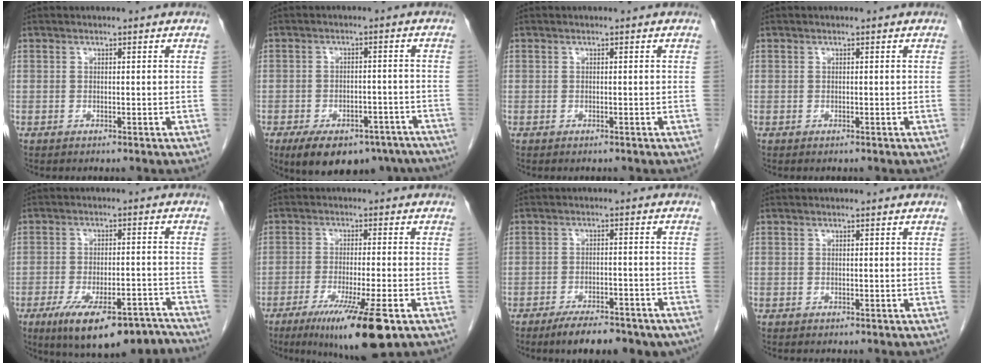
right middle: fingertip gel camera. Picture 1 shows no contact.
{"total": 15.6, "force": [-11.2, 7.8, 7.6], "torque": [-0.121, 0.002, -0.145]}
{"total": 0.0}
{"total": 0.0}
{"total": 15.1, "force": [-11.5, 4.4, 8.7], "torque": [-0.111, 0.015, -0.173]}
{"total": 12.4, "force": [-7.0, 0.6, 10.2], "torque": [-0.156, -0.032, -0.111]}
{"total": 11.9, "force": [-9.3, 3.8, 6.3], "torque": [-0.075, 0.005, -0.130]}
{"total": 0.0}